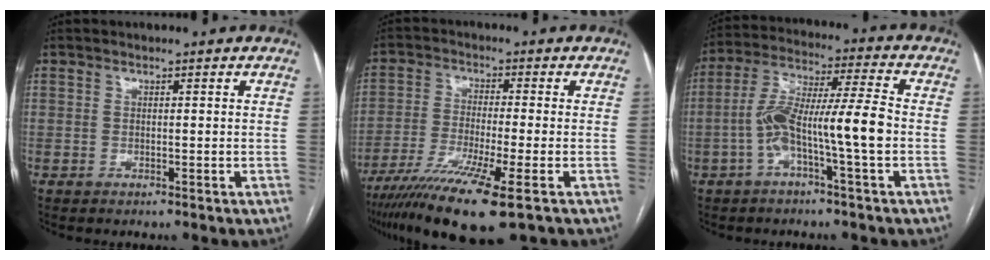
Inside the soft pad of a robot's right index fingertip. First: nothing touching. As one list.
[{"total": 12.6, "force": [-7.8, 0.1, 9.8], "torque": [-0.186, -0.032, -0.135]}, {"total": 11.5, "force": [-2.8, 0.3, 11.2], "torque": [-0.215, 0.026, -0.057]}]